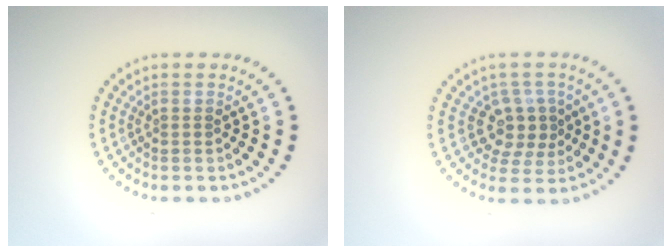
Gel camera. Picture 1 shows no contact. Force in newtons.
{"total": 3.0, "press": 2.3, "slide": 1.9}